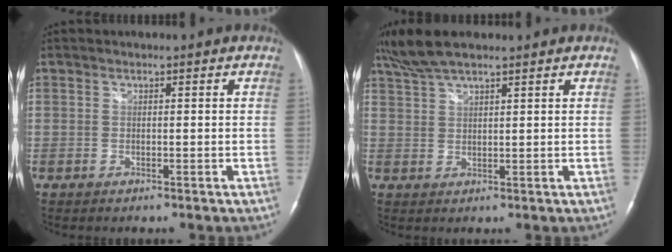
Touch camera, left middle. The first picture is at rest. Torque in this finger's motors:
{"motor_torque": [0.47, -0.38, 0.02, 0.07]}